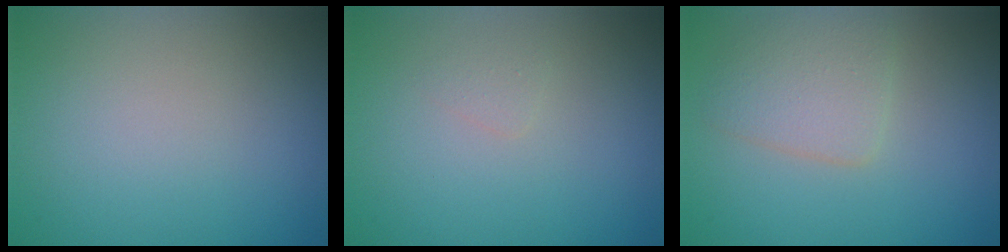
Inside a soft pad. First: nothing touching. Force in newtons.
{"total": 0.7, "press": 0.7, "slide": 0.0}
{"total": 2.9, "press": 2.9, "slide": 0.2}